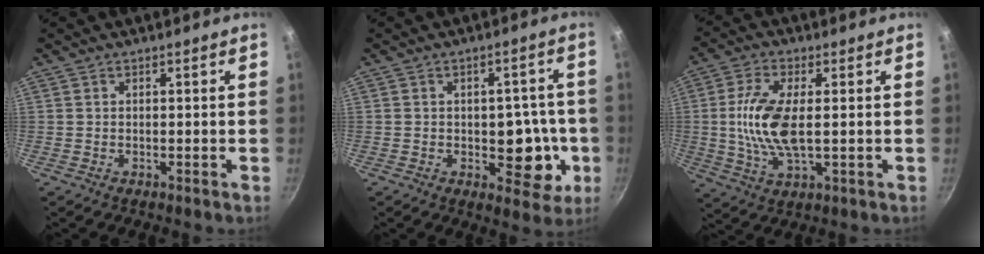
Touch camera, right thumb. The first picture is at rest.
{"total": 10.2, "force": [-2.0, 6.3, 7.8], "torque": [-0.048, 0.009, -0.021]}
{"total": 11.2, "force": [0.6, 4.8, 10.0], "torque": [-0.208, -0.001, 0.009]}